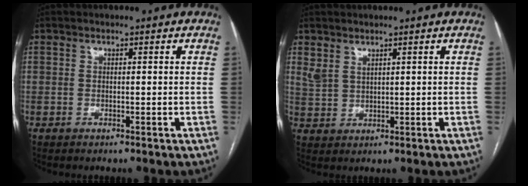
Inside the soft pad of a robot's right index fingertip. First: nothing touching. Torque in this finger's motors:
{"motor_torque": [0.00, 0.03, 0.01, 0.03]}